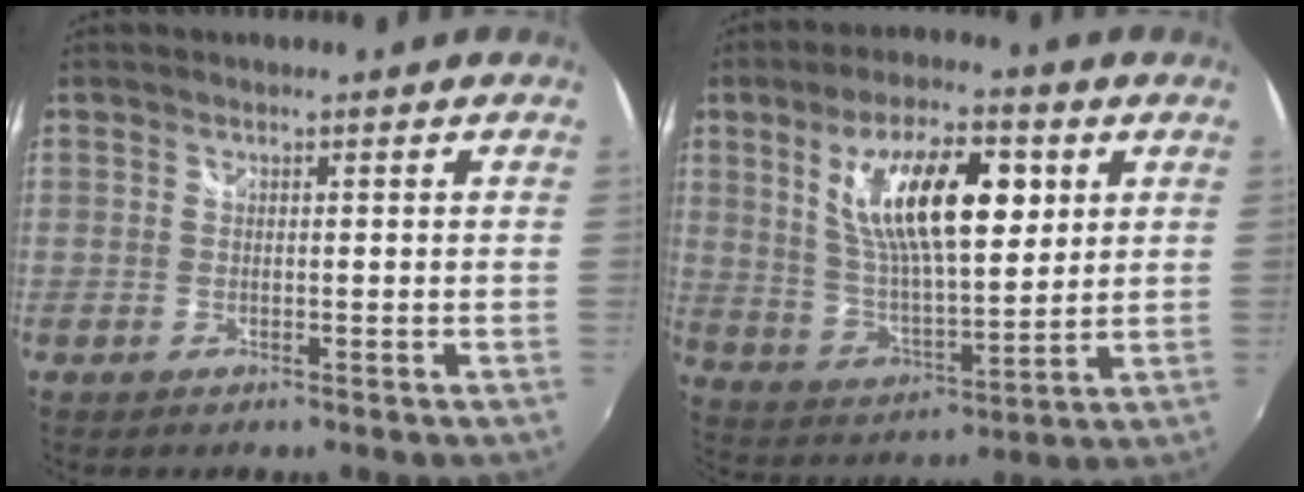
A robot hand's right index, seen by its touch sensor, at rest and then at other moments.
{"total": 17.5, "force": [6.1, 6.3, 15.1], "torque": [-0.265, 0.010, 0.115]}